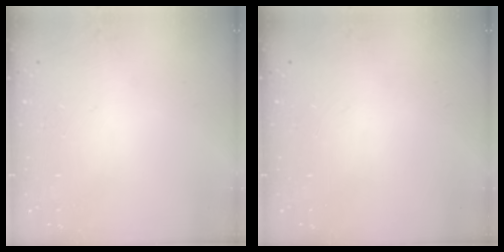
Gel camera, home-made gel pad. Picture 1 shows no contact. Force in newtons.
{"total": 0.0}